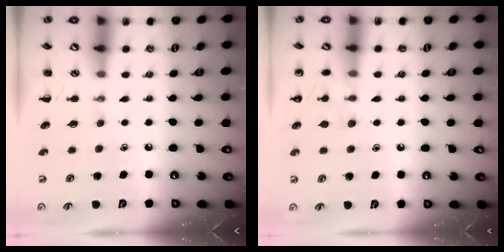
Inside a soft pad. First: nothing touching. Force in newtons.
{"total": 8.7, "press": 8.5, "slide": 1.8}